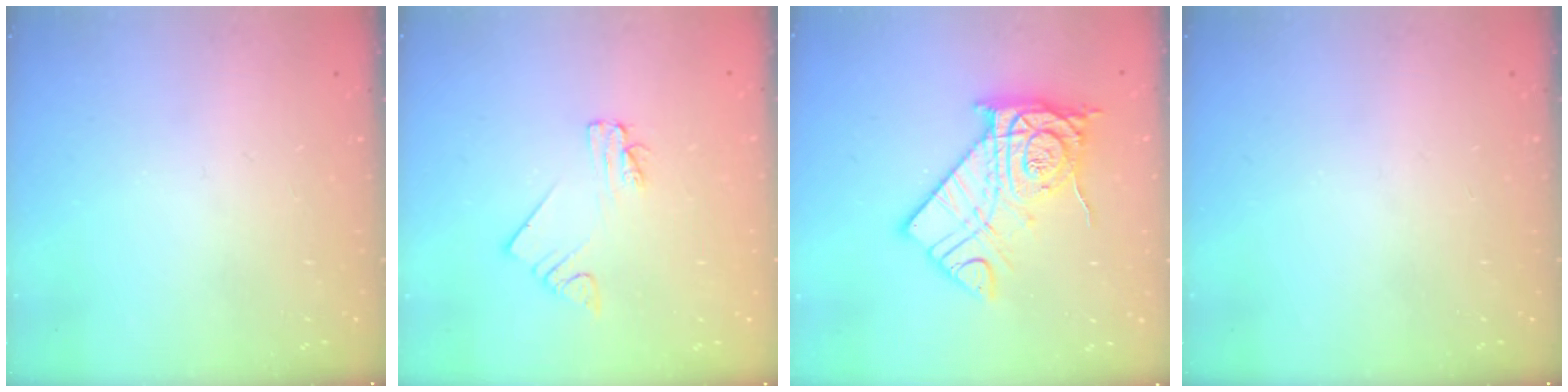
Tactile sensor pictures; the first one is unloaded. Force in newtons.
{"total": 2.0, "press": 2.0, "slide": 0.1}
{"total": 16.8, "press": 16.8, "slide": 0.6}
{"total": 0.0}